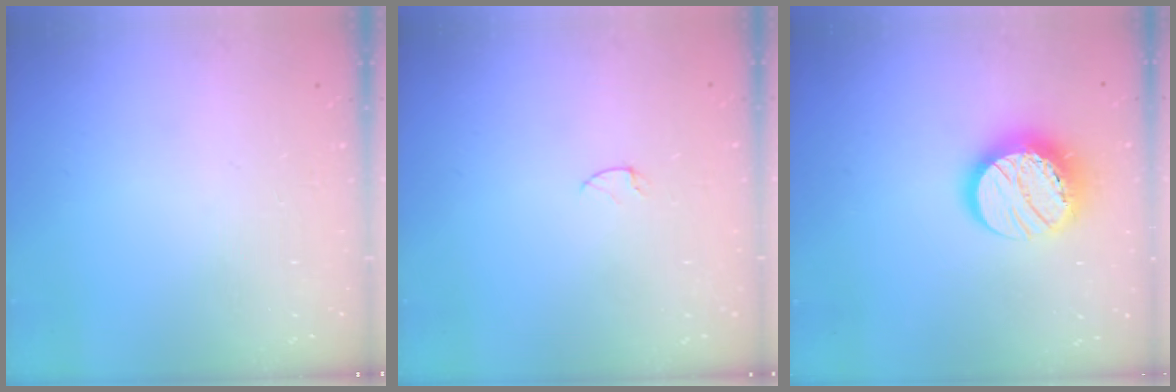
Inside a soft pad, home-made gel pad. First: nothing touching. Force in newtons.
{"total": 2.9, "press": 2.9, "slide": 0.3}
{"total": 14.4, "press": 14.3, "slide": 1.1}